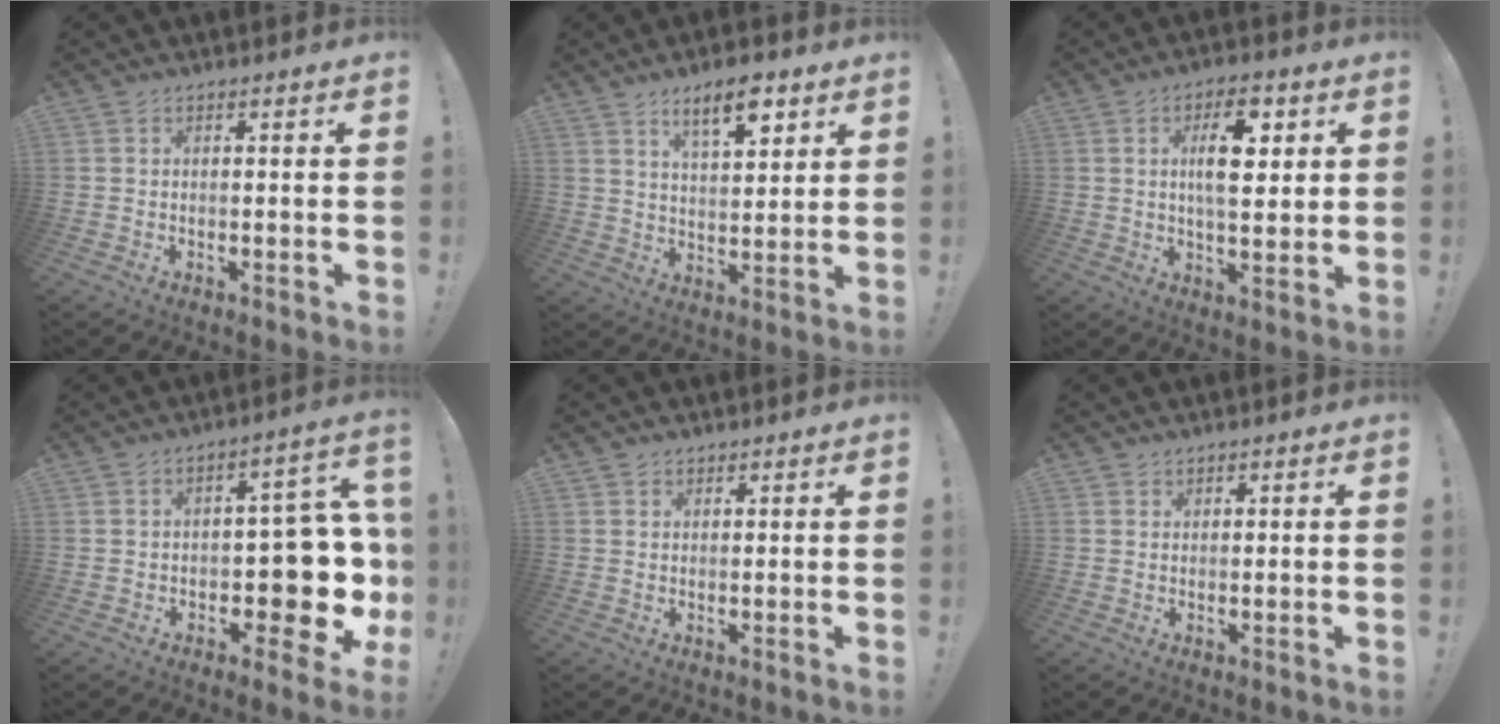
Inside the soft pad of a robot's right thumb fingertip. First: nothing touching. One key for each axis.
{"total": 10.0, "fx": 6.0, "fy": 3.5, "fz": 7.1, "tx": -0.105, "ty": -0.025, "tz": 0.101}
{"total": 11.5, "fx": 3.2, "fy": 5.1, "fz": 9.8, "tx": -0.149, "ty": -0.003, "tz": 0.047}
{"total": 11.1, "fx": -2.4, "fy": 6.4, "fz": 8.7, "tx": -0.101, "ty": 0.016, "tz": -0.036}
{"total": 1.2, "fx": 1.0, "fy": 0.7, "fz": 0.2, "tx": -0.001, "ty": -0.004, "tz": 0.019}
{"total": 0.9, "fx": 0.8, "fy": 0.5, "fz": 0.0, "tx": 0.000, "ty": -0.002, "tz": 0.015}